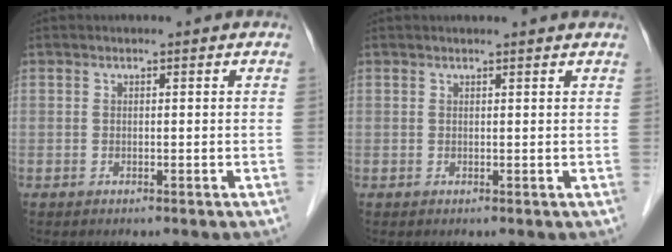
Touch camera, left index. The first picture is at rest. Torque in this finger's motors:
{"motor_torque": [0.87, -1.25, 0.19, 0.03]}